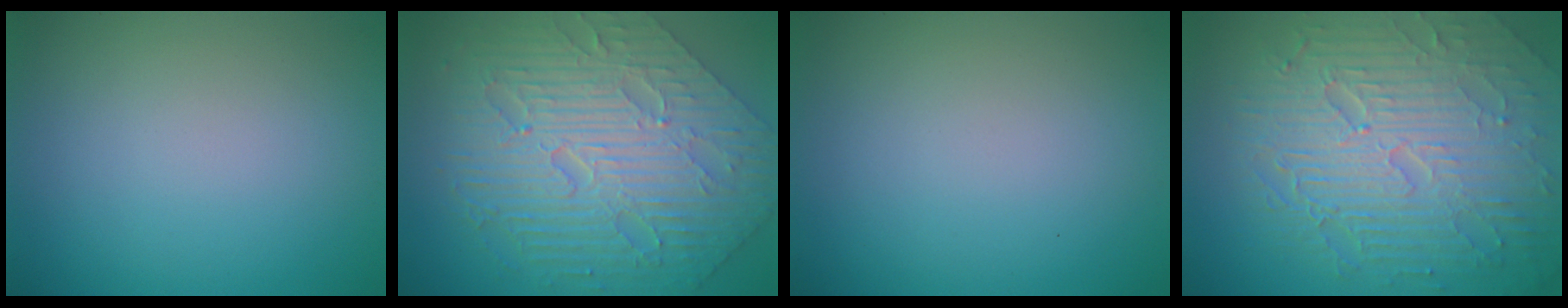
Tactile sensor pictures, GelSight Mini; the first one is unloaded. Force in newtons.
{"total": 10.4, "press": 7.1, "slide": 7.6}
{"total": 0.0}
{"total": 9.7, "press": 6.3, "slide": 7.4}